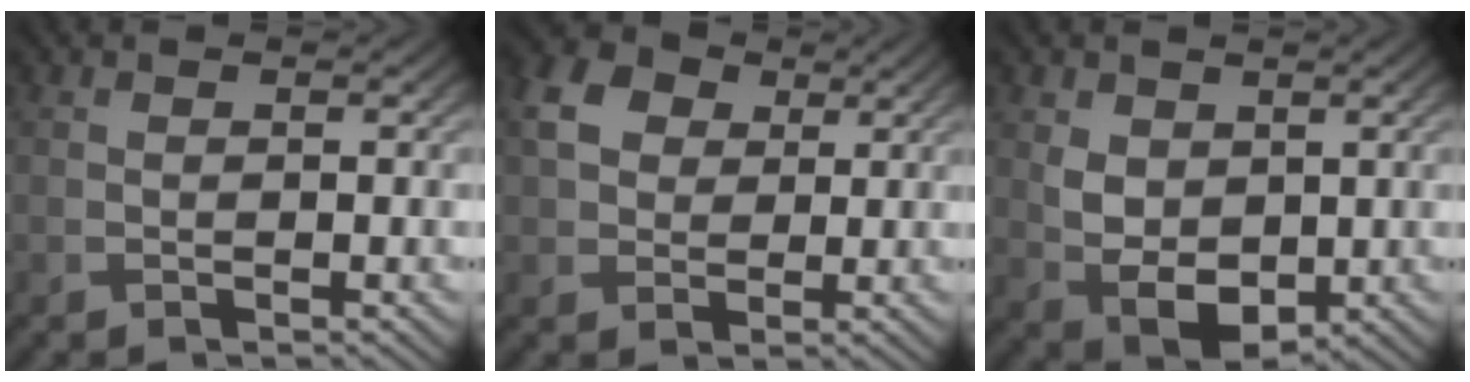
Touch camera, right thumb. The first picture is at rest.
{"total": 6.8, "force": [2.3, 5.3, 3.6], "torque": [-0.099, 0.013, 0.033]}
{"total": 6.0, "force": [0.9, 4.4, 4.1], "torque": [-0.093, -0.011, 0.025]}